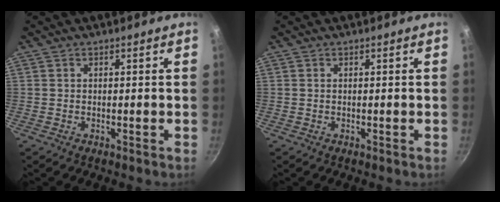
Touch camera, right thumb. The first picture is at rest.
{"total": 0.0}